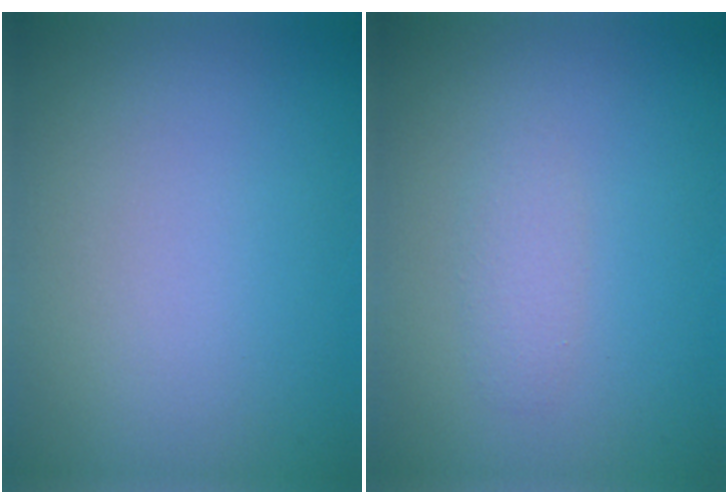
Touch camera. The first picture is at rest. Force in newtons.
{"total": 1.4, "press": 1.4, "slide": 0.1}